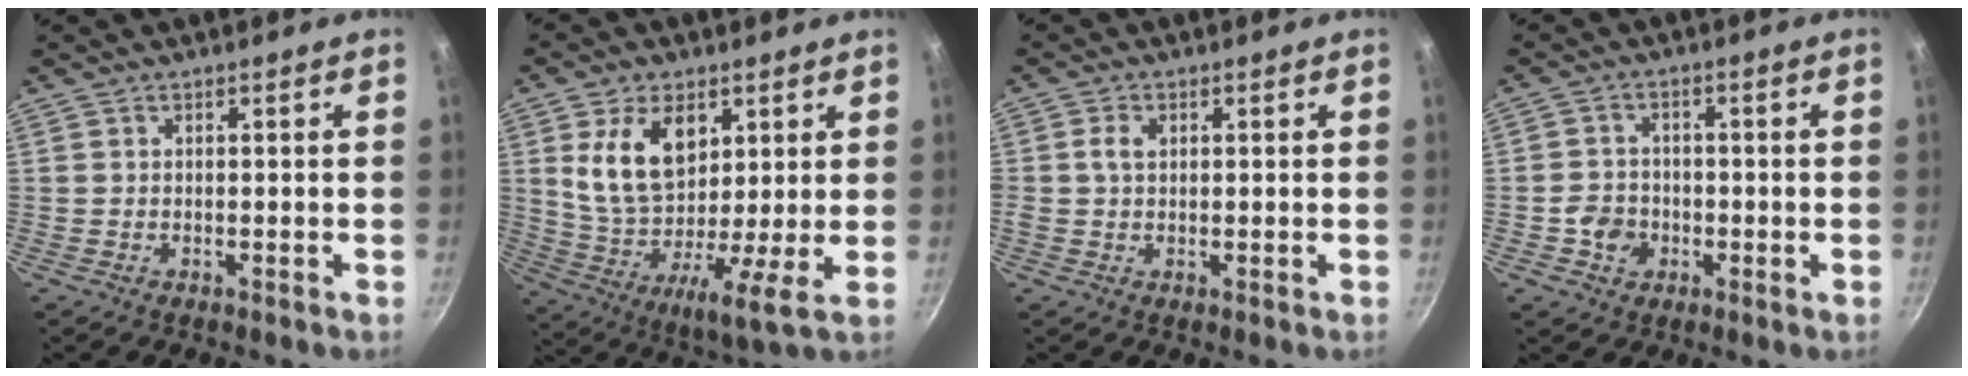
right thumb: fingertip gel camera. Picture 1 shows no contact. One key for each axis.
{"total": 16.0, "fx": 5.6, "fy": 8.2, "fz": 12.5, "tx": -0.203, "ty": -0.038, "tz": 0.093}
{"total": 2.9, "fx": 0.6, "fy": 2.1, "fz": 1.9, "tx": -0.030, "ty": 0.005, "tz": 0.009}
{"total": 4.9, "fx": -1.5, "fy": 4.2, "fz": 2.0, "tx": -0.019, "ty": 0.017, "tz": -0.030}